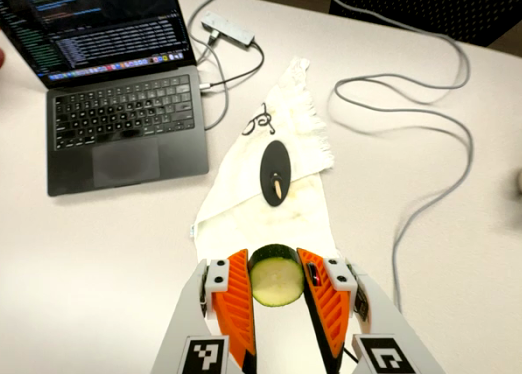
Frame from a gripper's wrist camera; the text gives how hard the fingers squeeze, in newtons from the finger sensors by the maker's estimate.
{"total": 12.4, "left": 12.3, "right": 12.4}